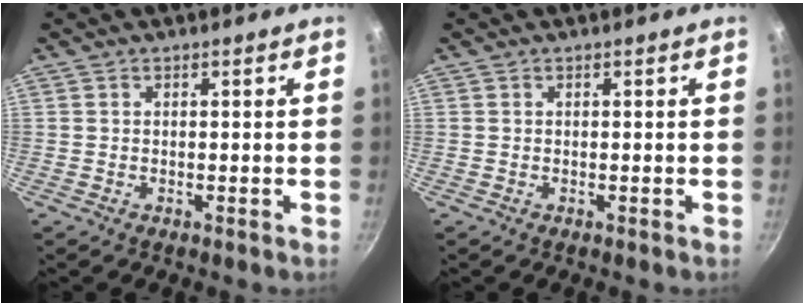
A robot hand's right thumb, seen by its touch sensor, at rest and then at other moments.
{"total": 0.0}